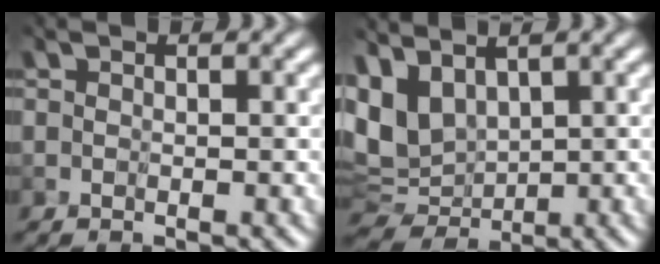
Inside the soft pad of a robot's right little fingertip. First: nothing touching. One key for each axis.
{"total": 7.1, "fx": 2.0, "fy": 4.4, "fz": 5.1, "tx": -0.115, "ty": -0.002, "tz": 0.053}